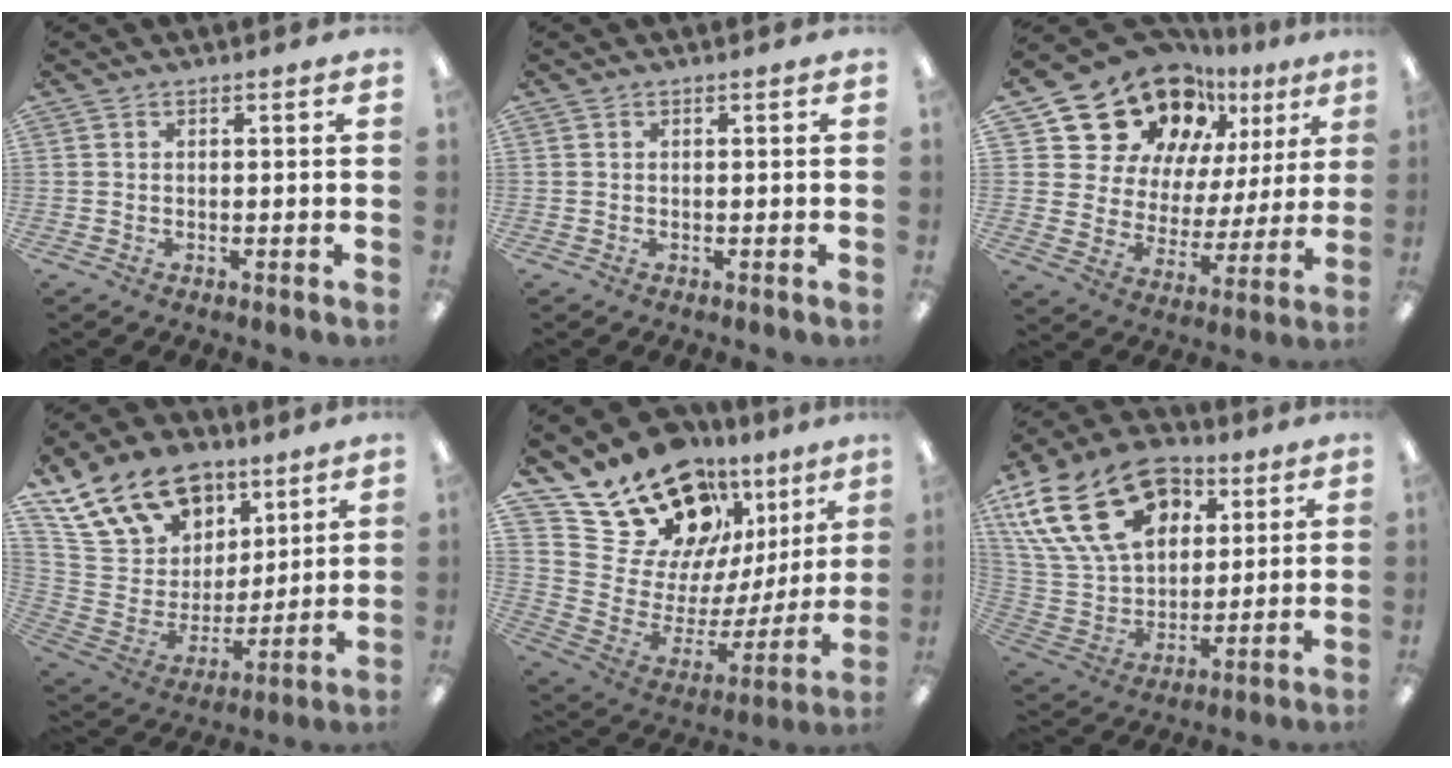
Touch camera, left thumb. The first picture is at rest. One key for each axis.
{"total": 0.0}
{"total": 19.9, "fx": 14.5, "fy": 11.9, "fz": 6.7, "tx": -0.130, "ty": -0.100, "tz": 0.272}
{"total": 19.5, "fx": 12.9, "fy": 12.4, "fz": 7.8, "tx": -0.160, "ty": -0.059, "tz": 0.244}
{"total": 20.3, "fx": 15.9, "fy": 10.8, "fz": 6.6, "tx": -0.120, "ty": -0.124, "tz": 0.301}
{"total": 25.5, "fx": 11.6, "fy": 17.0, "fz": 15.0, "tx": -0.292, "ty": -0.046, "tz": 0.206}